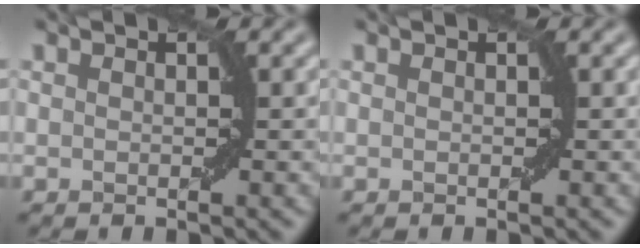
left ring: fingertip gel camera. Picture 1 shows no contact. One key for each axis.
{"total": 0.0}